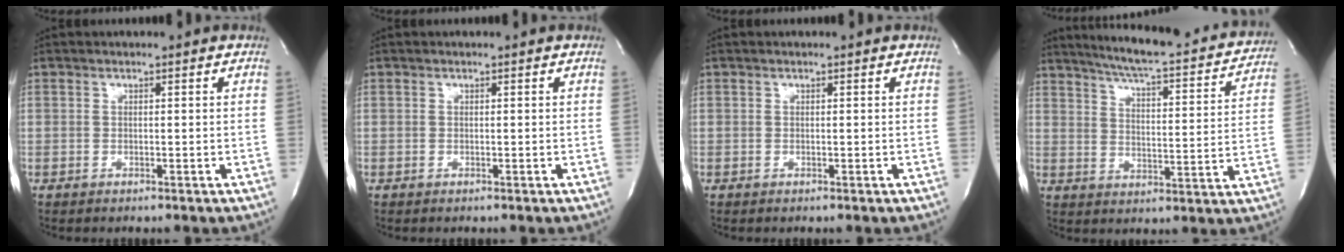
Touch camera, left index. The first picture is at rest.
{"total": 0.0}
{"total": 0.0}
{"total": 22.7, "force": [20.5, 2.9, 9.3], "torque": [-0.141, -0.031, 0.260]}